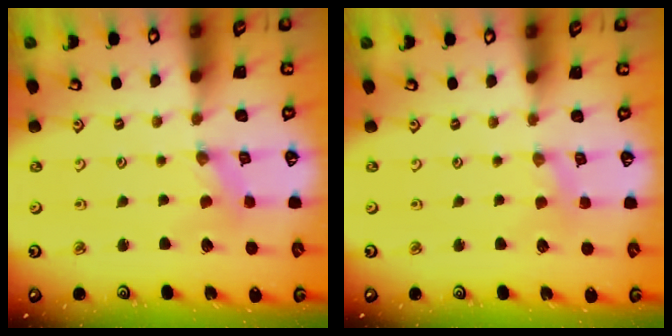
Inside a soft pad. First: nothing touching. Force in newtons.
{"total": 1.3, "press": 1.3, "slide": 0.3}